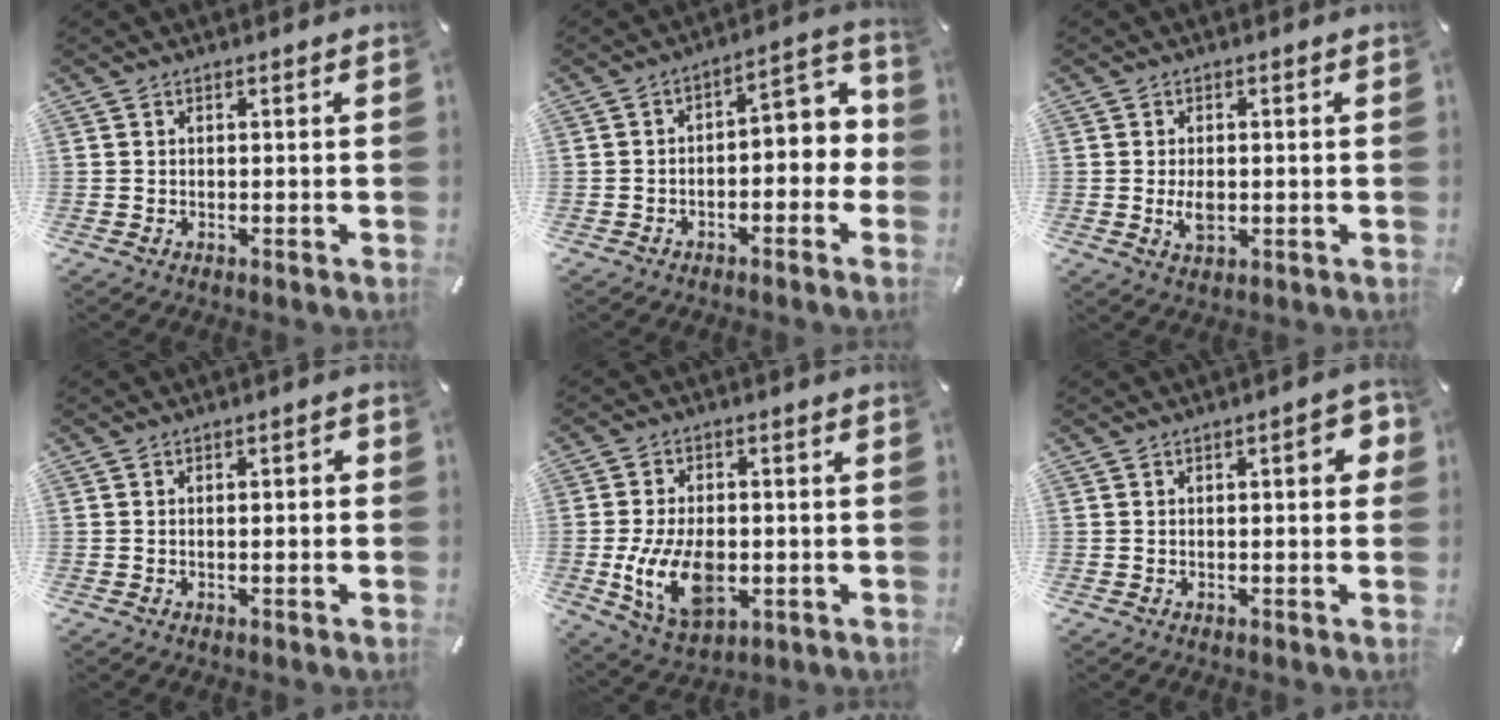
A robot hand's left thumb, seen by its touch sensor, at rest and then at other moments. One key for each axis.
{"total": 6.3, "fx": -1.0, "fy": 3.7, "fz": 5.0, "tx": -0.057, "ty": -0.011, "tz": -0.026}
{"total": 3.9, "fx": -0.4, "fy": 2.3, "fz": 3.1, "tx": -0.063, "ty": -0.006, "tz": -0.011}
{"total": 2.2, "fx": -0.4, "fy": 0.9, "fz": 2.0, "tx": -0.034, "ty": 0.007, "tz": -0.010}
{"total": 13.6, "fx": -2.6, "fy": 8.6, "fz": 10.3, "tx": -0.206, "ty": -0.004, "tz": -0.043}
{"total": 5.8, "fx": 0.8, "fy": 2.2, "fz": 5.3, "tx": -0.058, "ty": -0.003, "tz": 0.005}